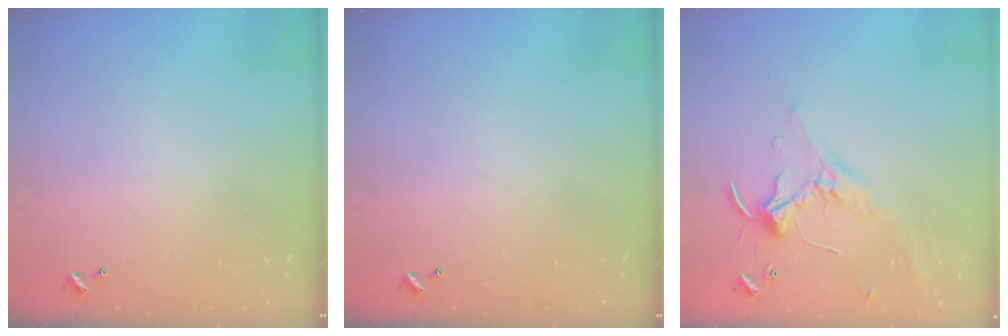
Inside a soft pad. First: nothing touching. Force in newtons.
{"total": 0.0}
{"total": 0.9, "press": 0.8, "slide": 0.4}